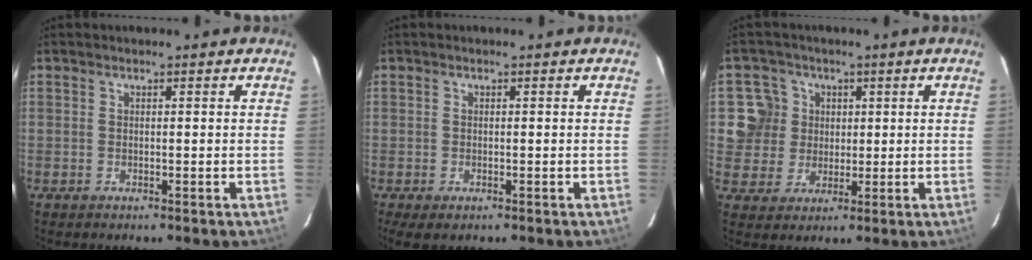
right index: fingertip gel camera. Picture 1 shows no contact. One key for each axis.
{"total": 2.5, "fx": -1.4, "fy": 1.0, "fz": 1.8, "tx": -0.040, "ty": -0.009, "tz": -0.021}
{"total": 7.2, "fx": 1.5, "fy": 7.1, "fz": 0.6, "tx": -0.017, "ty": 0.012, "tz": 0.025}